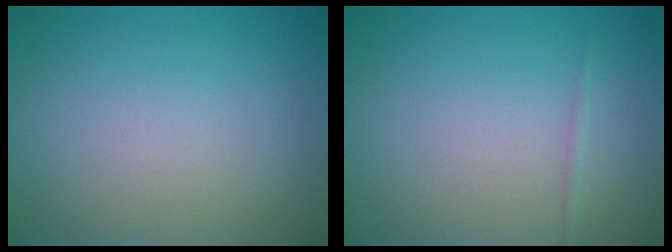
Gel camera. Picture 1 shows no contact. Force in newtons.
{"total": 0.5, "press": 0.5, "slide": 0.0}